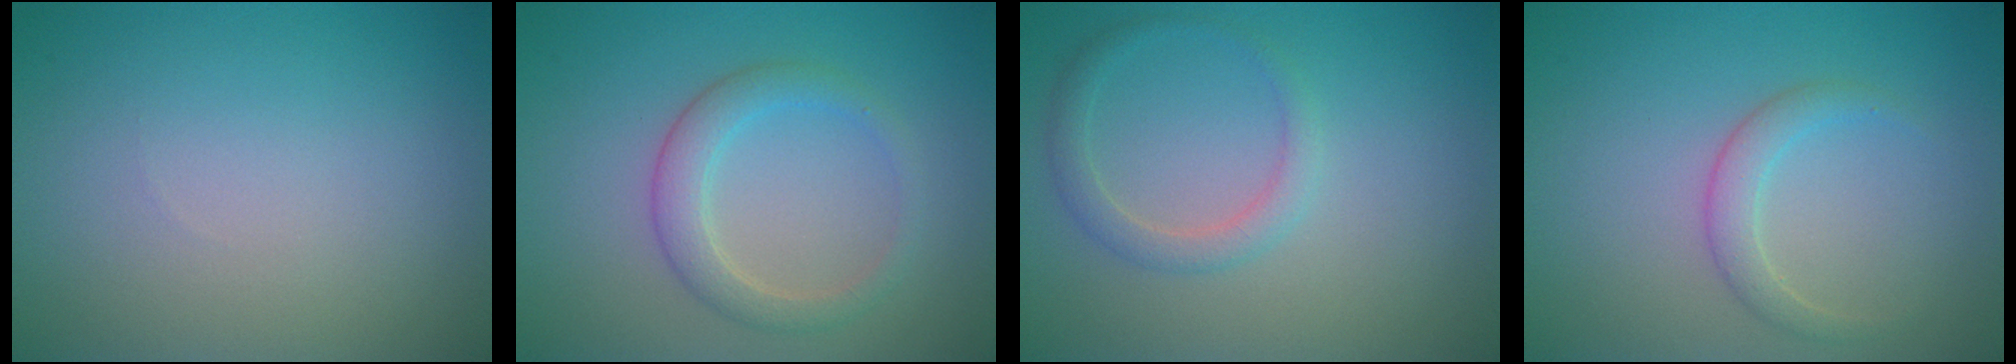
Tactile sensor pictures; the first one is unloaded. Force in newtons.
{"total": 2.8, "press": 2.8, "slide": 0.2}
{"total": 1.9, "press": 1.9, "slide": 0.1}
{"total": 1.8, "press": 1.8, "slide": 0.2}